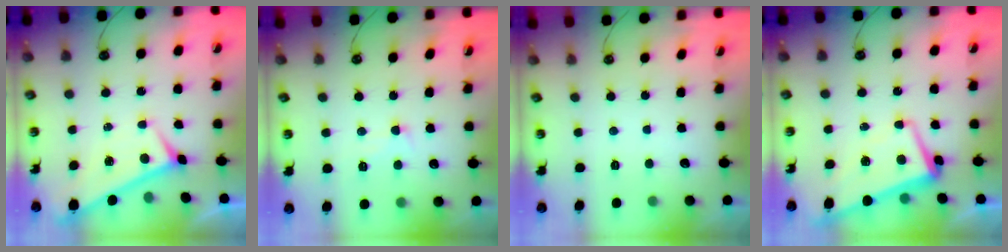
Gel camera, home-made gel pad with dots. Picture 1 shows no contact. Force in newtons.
{"total": 2.6, "press": 2.5, "slide": 0.6}
{"total": 0.0}
{"total": 1.2, "press": 0.0, "slide": 1.2}